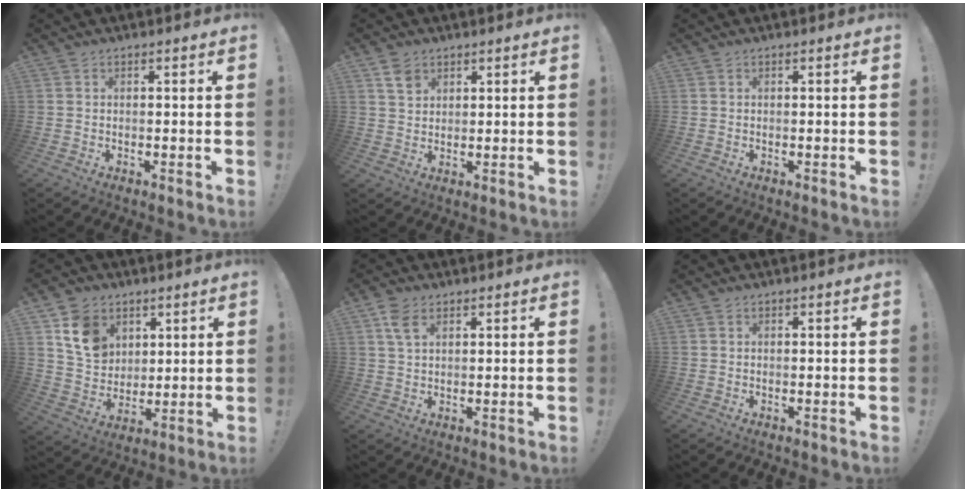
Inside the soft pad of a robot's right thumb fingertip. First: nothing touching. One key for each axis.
{"total": 4.6, "fx": 2.8, "fy": 3.2, "fz": 1.7, "tx": -0.023, "ty": -0.010, "tz": 0.053}
{"total": 0.0}
{"total": 12.2, "fx": 5.9, "fy": 9.5, "fz": 4.9, "tx": -0.081, "ty": -0.019, "tz": 0.120}
{"total": 5.4, "fx": 2.8, "fy": 3.0, "fz": 3.6, "tx": -0.063, "ty": -0.008, "tz": 0.054}
{"total": 0.0}